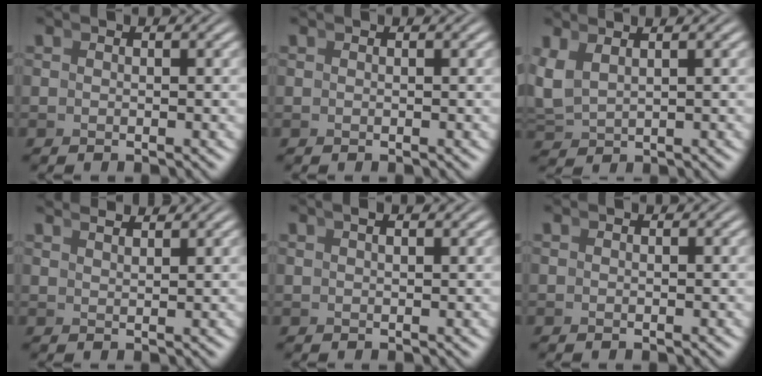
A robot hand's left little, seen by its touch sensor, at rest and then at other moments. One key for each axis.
{"total": 0.0}
{"total": 3.3, "fx": 0.9, "fy": 2.6, "fz": 1.8, "tx": -0.062, "ty": -0.008, "tz": 0.029}
{"total": 2.4, "fx": 2.2, "fy": -0.9, "fz": 0.3, "tx": 0.007, "ty": 0.004, "tz": 0.043}
{"total": 1.6, "fx": 1.3, "fy": -0.1, "fz": 0.9, "tx": 0.005, "ty": 0.014, "tz": 0.020}
{"total": 0.0}